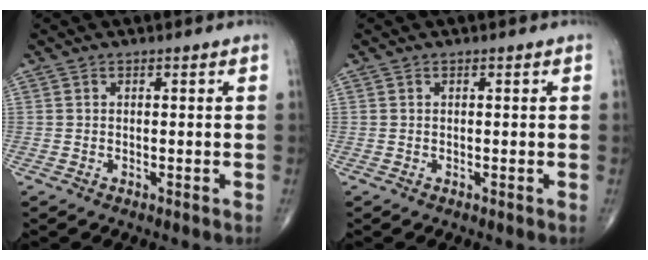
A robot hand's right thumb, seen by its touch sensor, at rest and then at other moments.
{"total": 0.0}